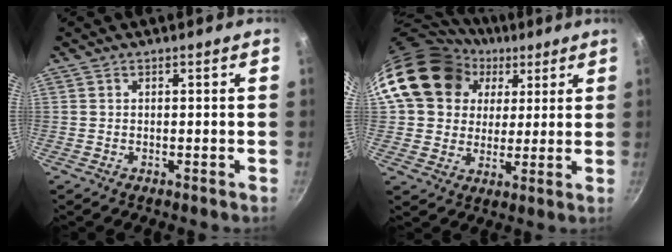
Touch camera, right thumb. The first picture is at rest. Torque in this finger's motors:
{"motor_torque": [1.85, 2.04, 0.66, -0.61, 0.18]}